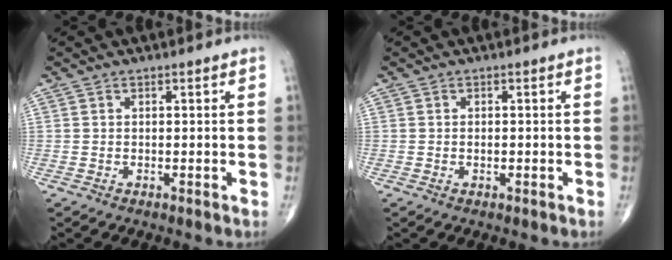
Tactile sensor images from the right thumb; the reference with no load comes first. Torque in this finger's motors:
{"motor_torque": [2.50, 2.51, 0.24, 0.16, 0.03]}